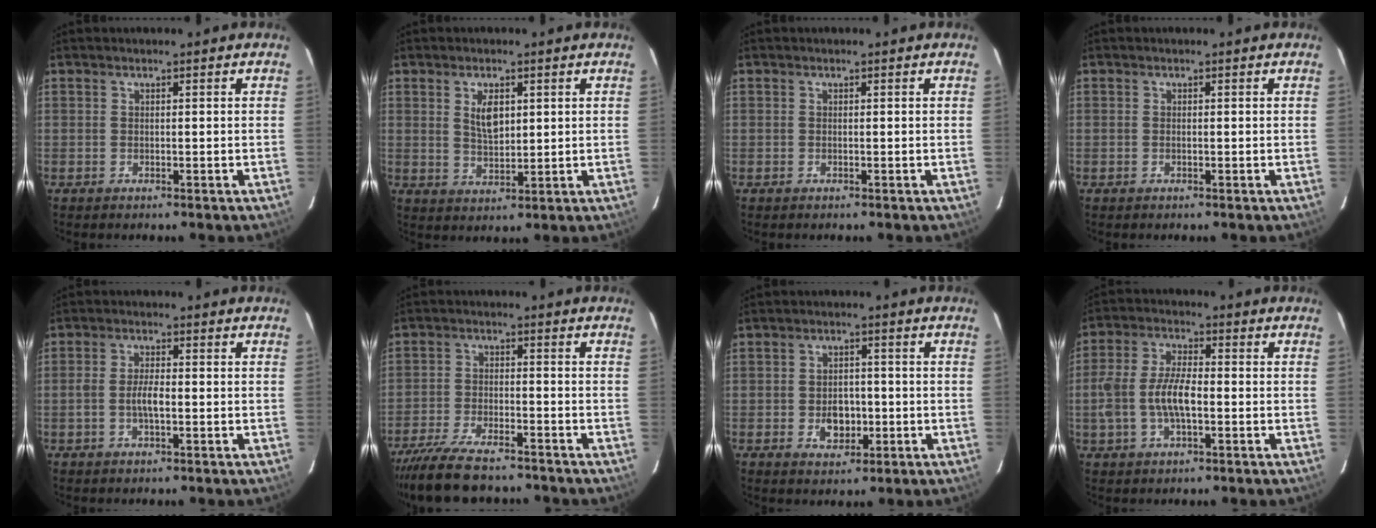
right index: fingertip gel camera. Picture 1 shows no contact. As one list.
[{"total": 5.0, "force": [1.6, 2.5, 4.0], "torque": [-0.069, 0.000, 0.033]}, {"total": 0.0}, {"total": 0.0}, {"total": 3.6, "force": [-0.9, 1.2, 3.3], "torque": [-0.067, 0.003, -0.016]}, {"total": 14.1, "force": [-11.9, 3.8, 6.4], "torque": [-0.144, -0.024, -0.200]}, {"total": 5.8, "force": [-1.5, 4.3, 3.5], "torque": [-0.069, 0.004, -0.016]}, {"total": 8.7, "force": [-1.8, 3.7, 7.7], "torque": [-0.159, 0.006, -0.032]}]